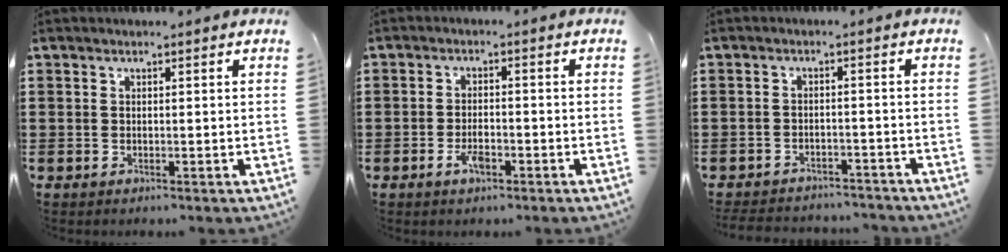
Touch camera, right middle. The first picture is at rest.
{"total": 3.2, "force": [-1.8, 1.2, 2.4], "torque": [-0.055, -0.002, -0.036]}
{"total": 3.0, "force": [-3.0, 0.5, -0.1], "torque": [-0.005, 0.001, -0.065]}